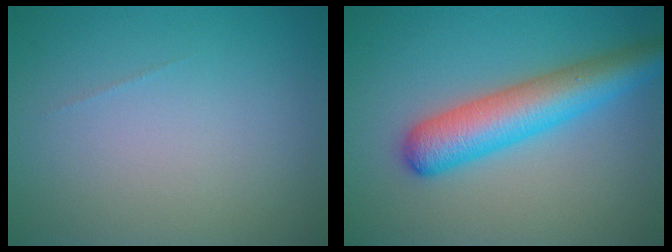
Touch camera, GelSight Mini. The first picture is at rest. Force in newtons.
{"total": 6.4, "press": 6.4, "slide": 0.3}